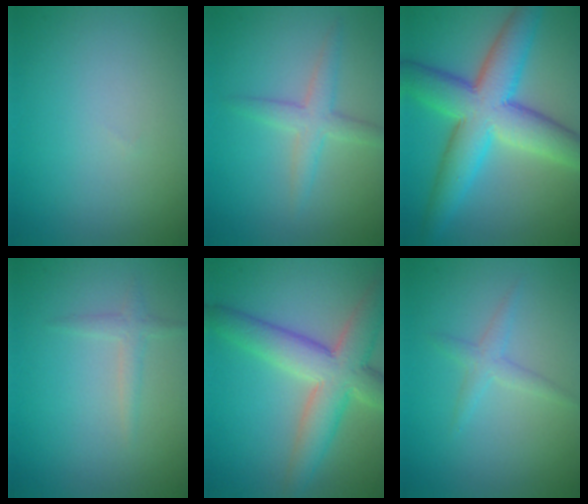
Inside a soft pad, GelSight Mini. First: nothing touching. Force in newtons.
{"total": 2.7, "press": 2.7, "slide": 0.1}
{"total": 9.8, "press": 9.8, "slide": 0.3}
{"total": 1.3, "press": 1.3, "slide": 0.1}
{"total": 7.4, "press": 7.4, "slide": 0.3}
{"total": 1.6, "press": 1.6, "slide": 0.1}